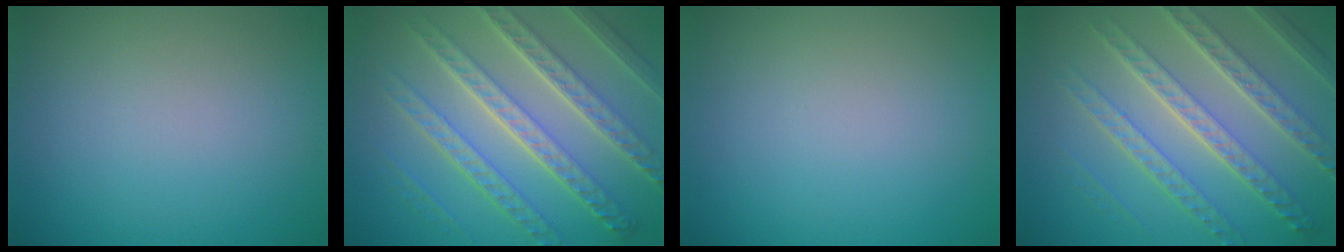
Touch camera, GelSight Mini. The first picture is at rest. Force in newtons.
{"total": 8.9, "press": 6.2, "slide": 6.4}
{"total": 0.0}
{"total": 7.8, "press": 5.5, "slide": 5.5}